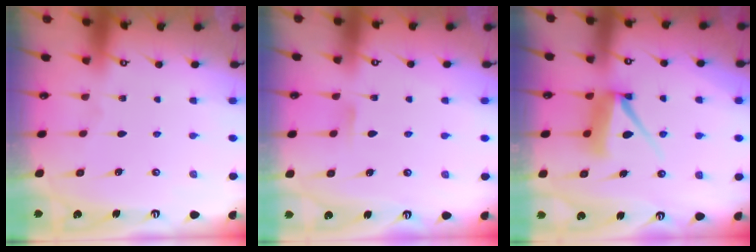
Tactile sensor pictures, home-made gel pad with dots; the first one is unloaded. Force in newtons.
{"total": 3.9, "press": 3.8, "slide": 0.4}
{"total": 8.0, "press": 7.9, "slide": 0.7}